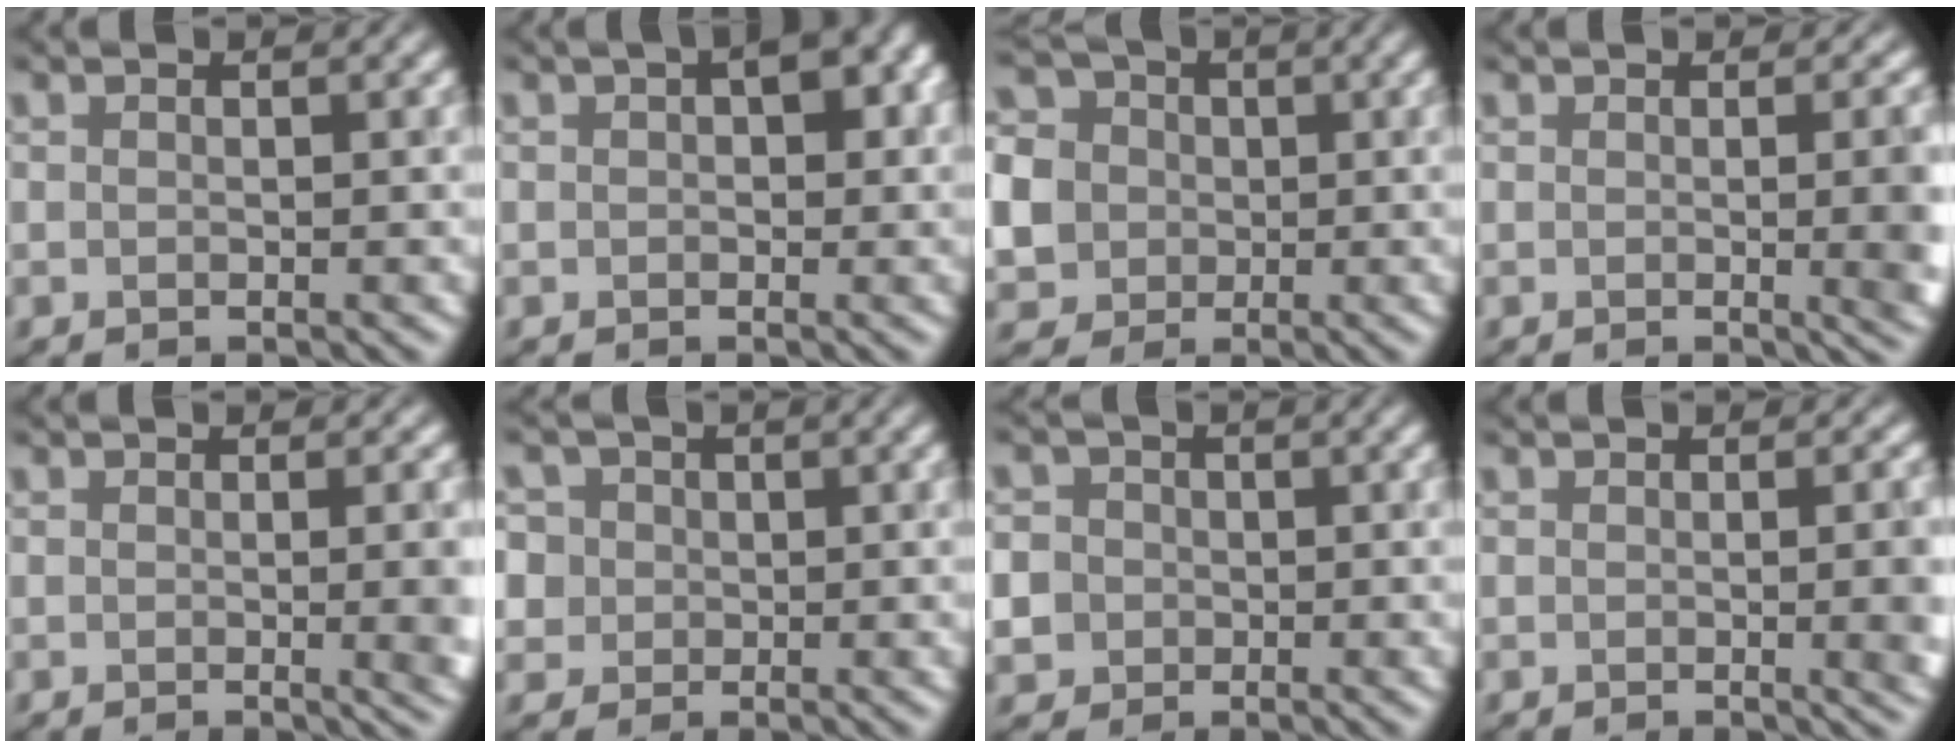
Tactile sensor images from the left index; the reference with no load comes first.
{"total": 3.2, "force": [0.7, 1.7, 2.6], "torque": [-0.026, 0.008, 0.006]}
{"total": 9.1, "force": [-0.3, 8.4, 3.7], "torque": [-0.110, 0.017, -0.032]}
{"total": 7.1, "force": [-0.3, 2.9, 6.5], "torque": [-0.038, -0.002, -0.001]}
{"total": 5.1, "force": [-0.2, 1.9, 4.8], "torque": [-0.034, -0.003, 0.002]}
{"total": 6.6, "force": [2.4, 5.6, 2.6], "torque": [-0.054, 0.028, 0.013]}
{"total": 6.9, "force": [-0.6, 6.5, 2.2], "torque": [-0.051, 0.018, -0.041]}
{"total": 5.4, "force": [-0.2, 2.1, 5.0], "torque": [-0.035, -0.001, 0.002]}